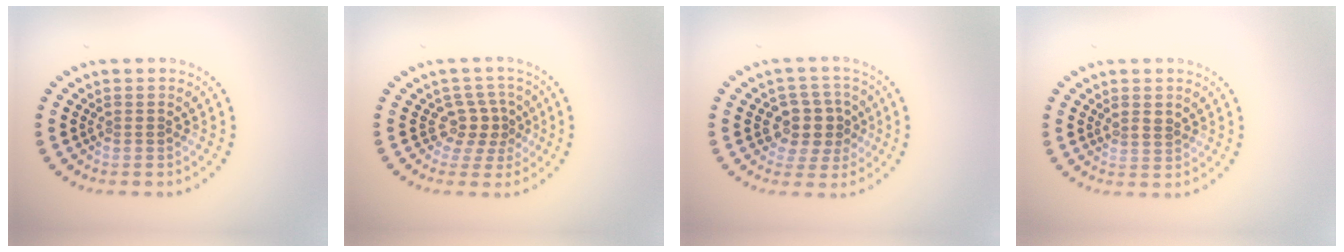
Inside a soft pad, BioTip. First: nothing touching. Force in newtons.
{"total": 2.5, "press": 1.9, "slide": 1.7}
{"total": 4.0, "press": 3.8, "slide": 1.4}
{"total": 1.1, "press": 0.8, "slide": 0.8}